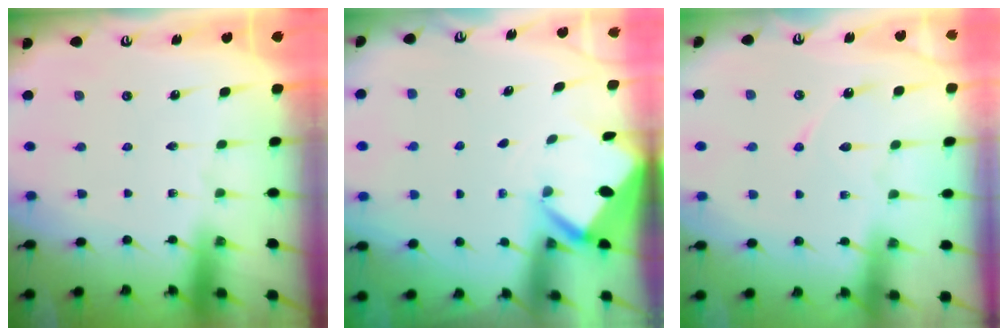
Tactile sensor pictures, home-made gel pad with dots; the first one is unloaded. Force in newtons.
{"total": 3.0, "press": 3.0, "slide": 0.2}
{"total": 6.6, "press": 6.6, "slide": 0.7}